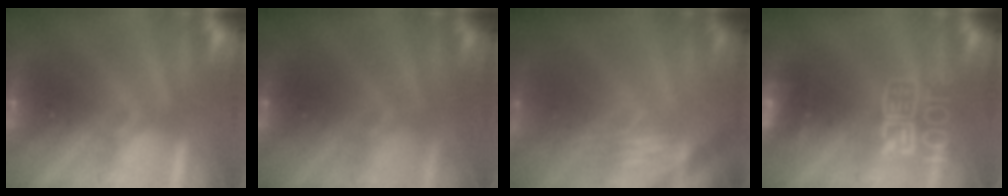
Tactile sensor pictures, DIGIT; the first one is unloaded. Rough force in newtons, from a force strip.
{"total": 1.7}
{"total": 2.1}
{"total": 7.4}